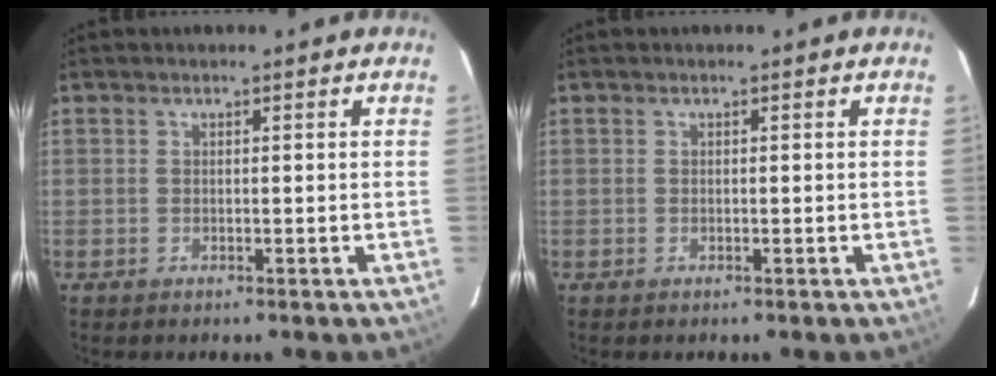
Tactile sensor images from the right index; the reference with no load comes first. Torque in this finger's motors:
{"motor_torque": [0.02, 0.03, 0.02, 0.01]}